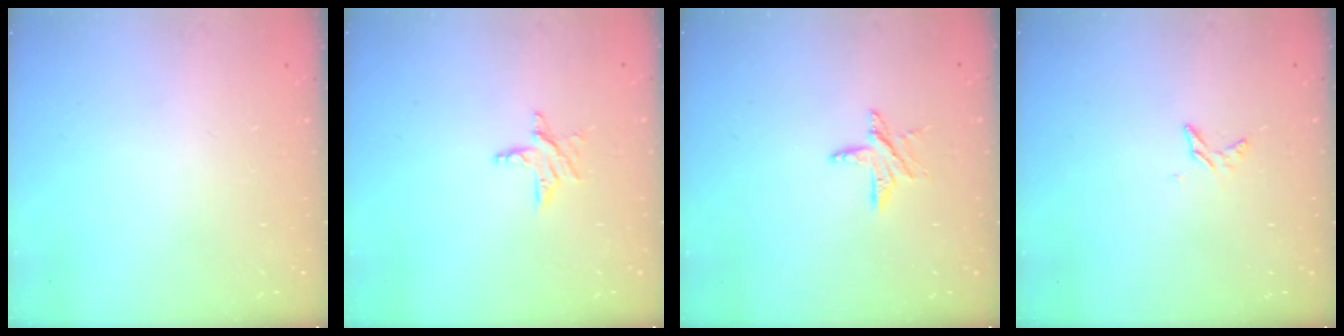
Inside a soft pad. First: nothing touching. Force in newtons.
{"total": 5.5, "press": 5.5, "slide": 0.5}
{"total": 6.4, "press": 6.4, "slide": 0.5}
{"total": 4.0, "press": 4.0, "slide": 0.3}